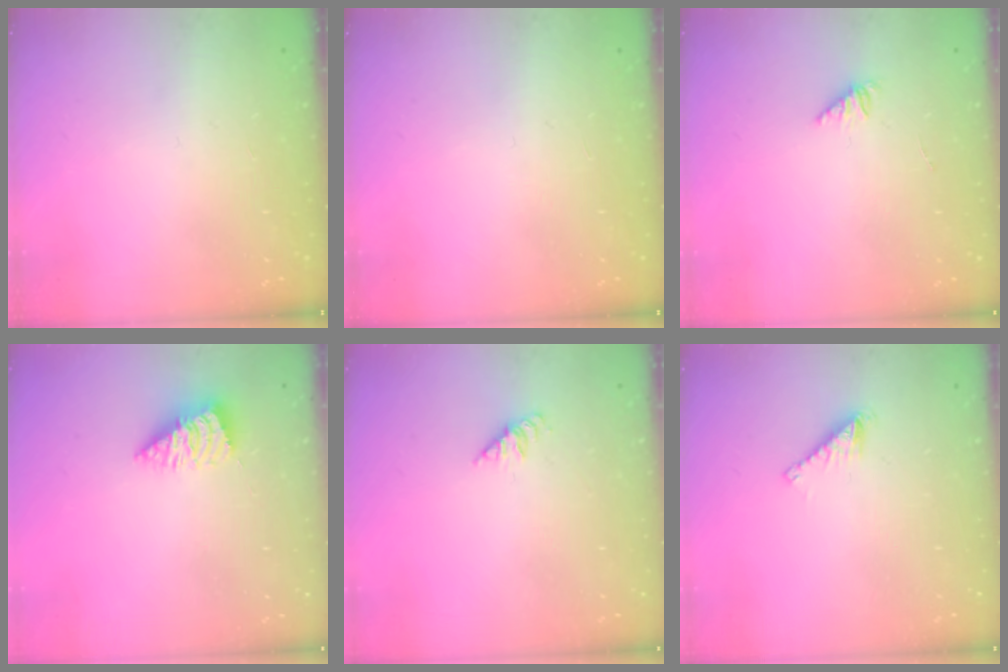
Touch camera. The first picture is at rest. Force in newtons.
{"total": 0.0}
{"total": 1.2, "press": 1.1, "slide": 0.3}
{"total": 2.1, "press": 2.1, "slide": 0.1}
{"total": 1.9, "press": 1.9, "slide": 0.3}
{"total": 2.1, "press": 2.0, "slide": 0.3}